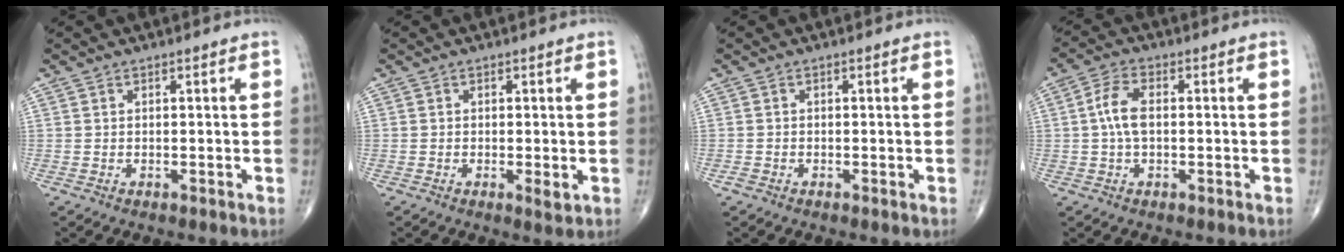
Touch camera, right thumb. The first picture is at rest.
{"total": 1.7, "force": [-0.3, 0.5, 1.6], "torque": [-0.030, -0.007, -0.006]}
{"total": 0.9, "force": [-0.6, 0.5, 0.5], "torque": [-0.008, -0.001, -0.013]}
{"total": 5.4, "force": [0.1, 2.7, 4.7], "torque": [-0.105, 0.014, -0.002]}